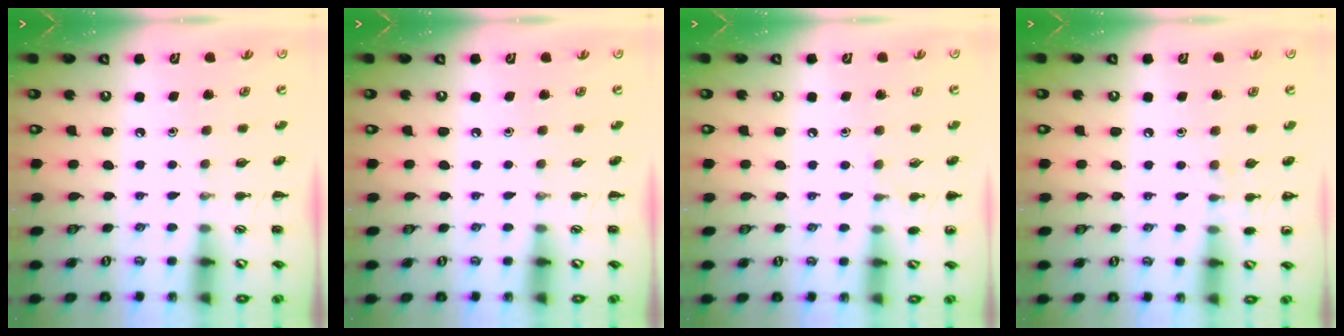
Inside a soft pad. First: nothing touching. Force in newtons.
{"total": 0.0}
{"total": 5.1, "press": 4.9, "slide": 1.6}
{"total": 4.5, "press": 4.3, "slide": 1.6}